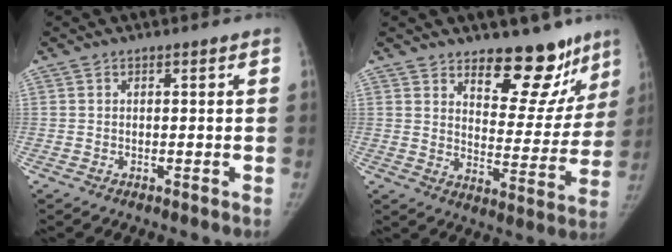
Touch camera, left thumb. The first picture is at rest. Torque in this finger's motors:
{"motor_torque": [0.23, 0.19, 1.21, -0.68, 0.14]}